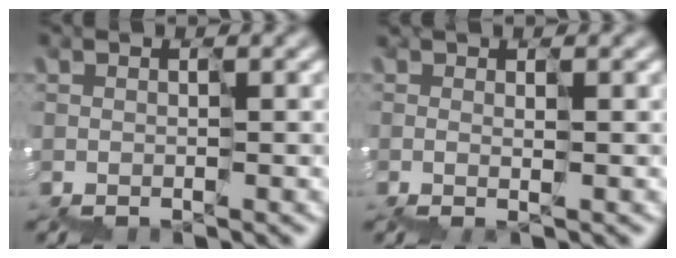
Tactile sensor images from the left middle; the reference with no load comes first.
{"total": 1.4, "force": [0.3, 0.7, 1.2], "torque": [-0.009, 0.003, 0.005]}